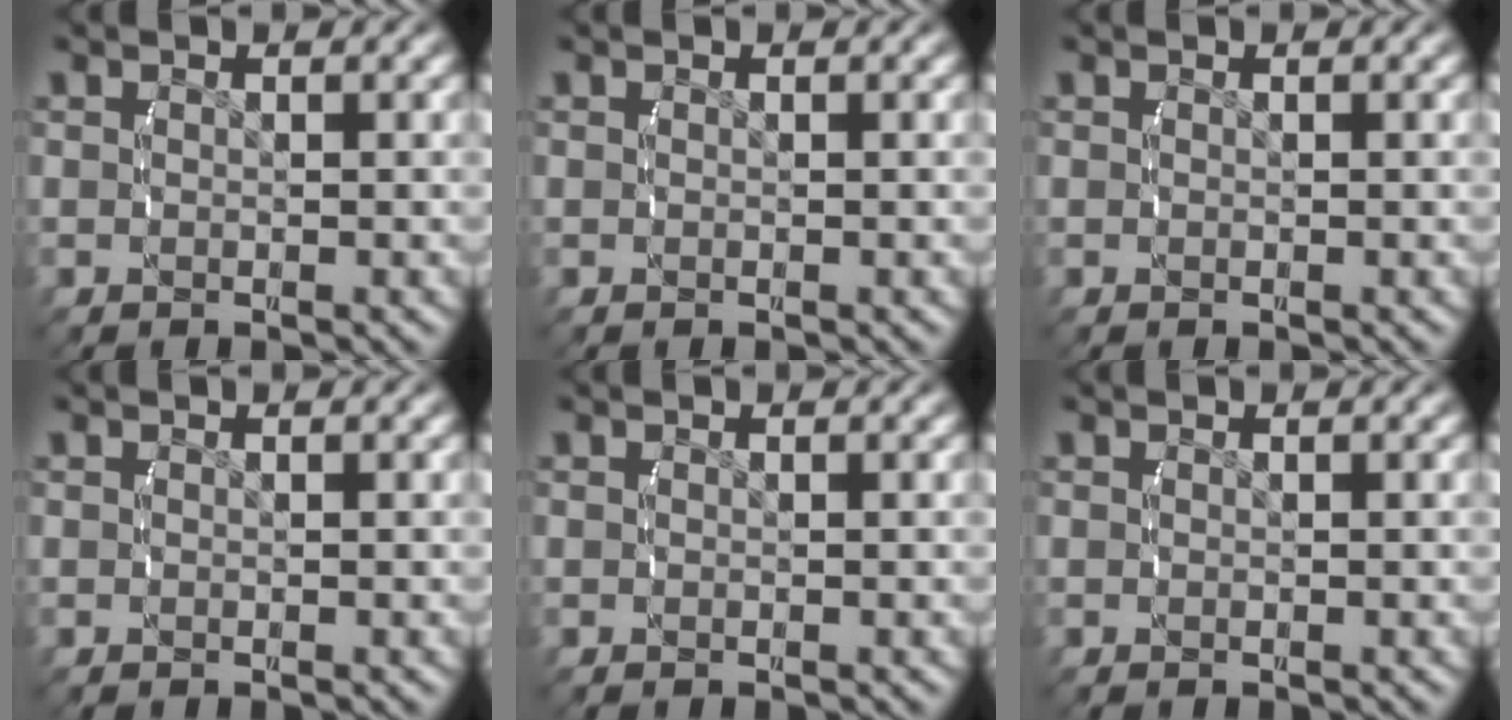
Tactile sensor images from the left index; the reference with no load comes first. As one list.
[{"total": 0.0}, {"total": 0.0}, {"total": 0.0}, {"total": 0.0}, {"total": 0.0}]